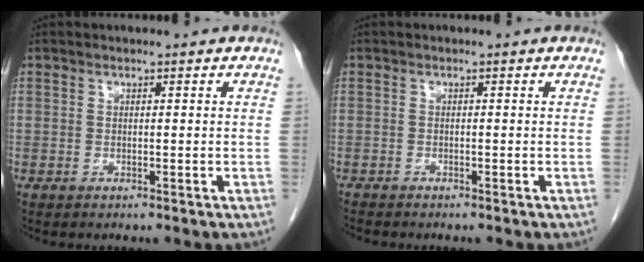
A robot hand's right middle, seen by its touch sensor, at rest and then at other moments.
{"total": 1.1, "force": [-1.0, 0.0, 0.3], "torque": [-0.008, -0.002, -0.016]}